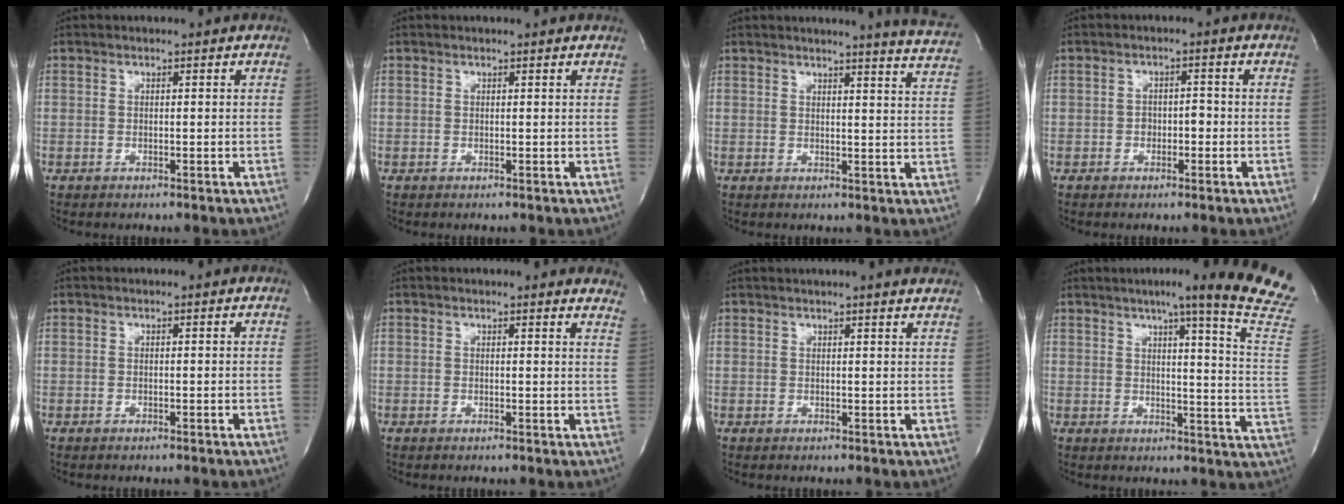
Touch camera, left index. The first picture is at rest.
{"total": 1.2, "force": [1.2, -0.1, 0.3], "torque": [-0.014, 0.000, 0.010]}
{"total": 10.5, "force": [10.1, -0.9, 2.6], "torque": [-0.030, -0.078, 0.090]}
{"total": 2.0, "force": [-0.6, 1.4, 1.4], "torque": [-0.015, 0.007, -0.010]}
{"total": 0.0}
{"total": 7.8, "force": [7.7, 0.9, 1.2], "torque": [0.011, -0.033, 0.048]}
{"total": 9.9, "force": [9.0, 0.1, 4.0], "torque": [-0.059, 0.014, 0.094]}
{"total": 18.8, "force": [14.2, -1.9, 12.1], "torque": [-0.160, -0.062, 0.159]}